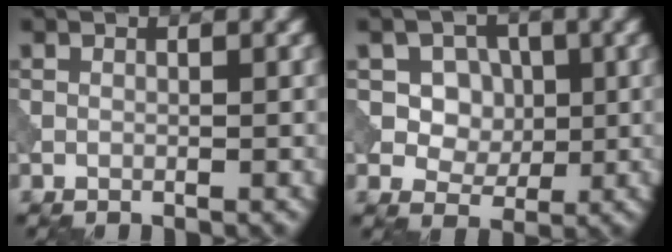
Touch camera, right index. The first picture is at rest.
{"total": 6.3, "force": [1.8, 5.3, 2.9], "torque": [-0.052, 0.006, 0.028]}